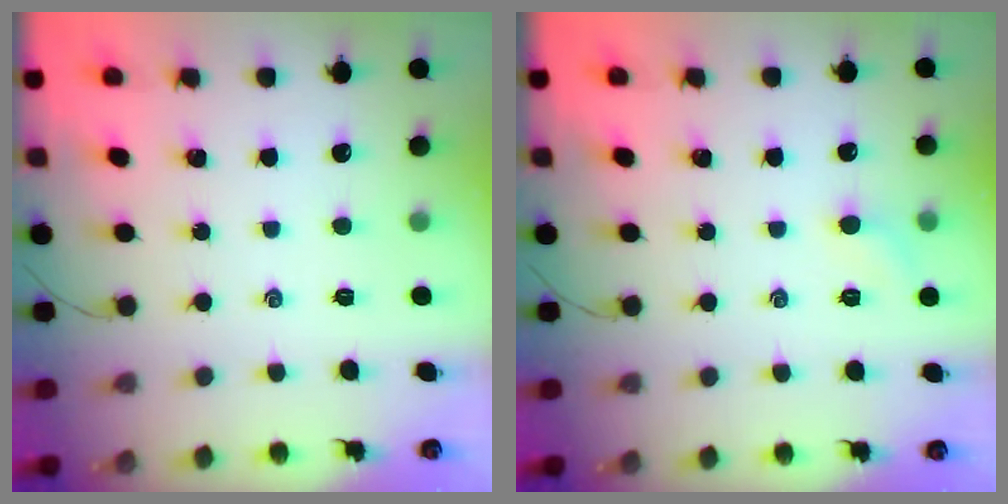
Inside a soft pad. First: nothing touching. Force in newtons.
{"total": 4.6, "press": 4.4, "slide": 1.4}